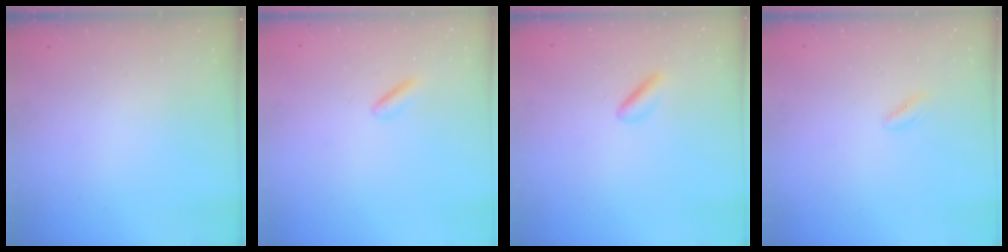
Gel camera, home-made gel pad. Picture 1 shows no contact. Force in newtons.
{"total": 1.0, "press": 0.8, "slide": 0.6}
{"total": 2.5, "press": 2.3, "slide": 1.0}
{"total": 1.0, "press": 0.9, "slide": 0.5}